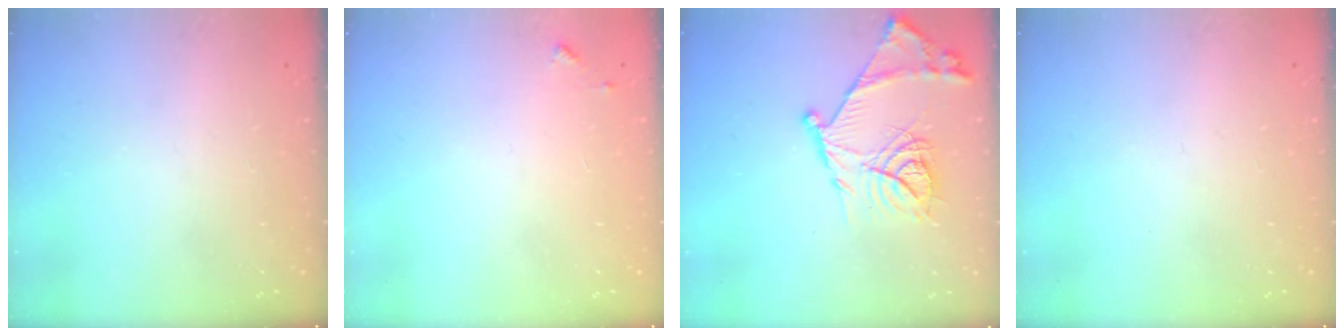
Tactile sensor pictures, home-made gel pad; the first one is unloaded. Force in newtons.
{"total": 5.1, "press": 5.1, "slide": 0.4}
{"total": 18.1, "press": 18.0, "slide": 1.7}
{"total": 0.0}